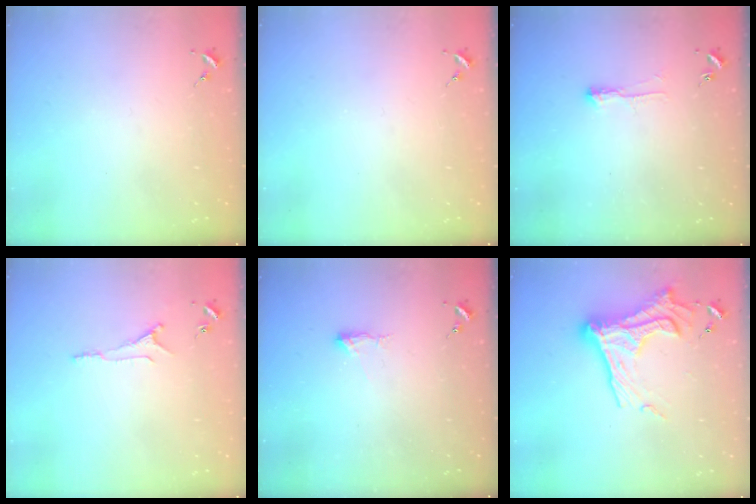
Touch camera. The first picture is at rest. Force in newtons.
{"total": 0.0}
{"total": 3.9, "press": 3.8, "slide": 0.6}
{"total": 6.7, "press": 6.6, "slide": 0.8}
{"total": 4.5, "press": 4.4, "slide": 0.8}
{"total": 20.9, "press": 20.8, "slide": 1.7}